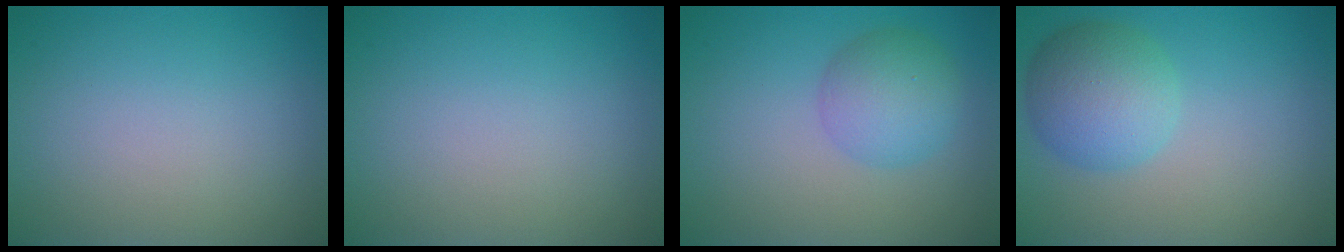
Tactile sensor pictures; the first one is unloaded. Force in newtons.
{"total": 0.0}
{"total": 3.9, "press": 3.9, "slide": 0.1}
{"total": 5.0, "press": 5.0, "slide": 0.3}